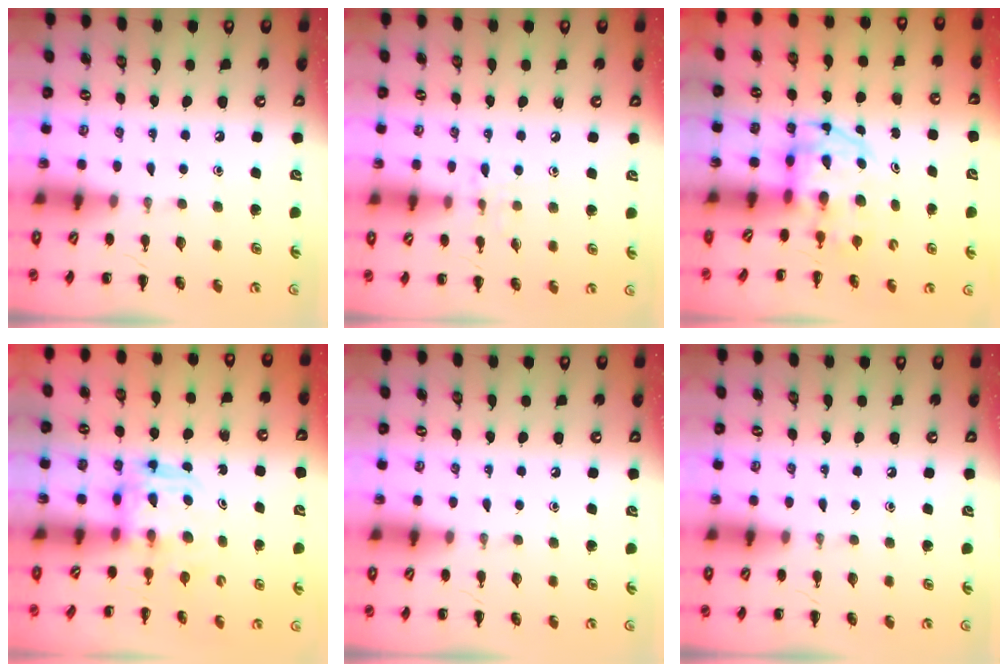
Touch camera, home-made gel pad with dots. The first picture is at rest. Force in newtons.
{"total": 6.0, "press": 5.8, "slide": 1.6}
{"total": 3.8, "press": 3.7, "slide": 0.7}
{"total": 3.6, "press": 3.6, "slide": 0.2}
{"total": 0.0}
{"total": 0.0}